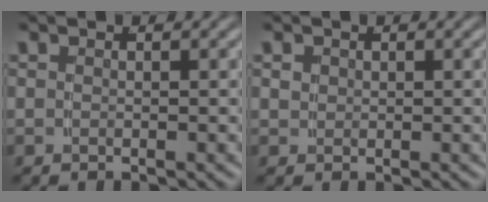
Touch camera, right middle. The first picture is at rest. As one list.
[{"total": 0.0}]